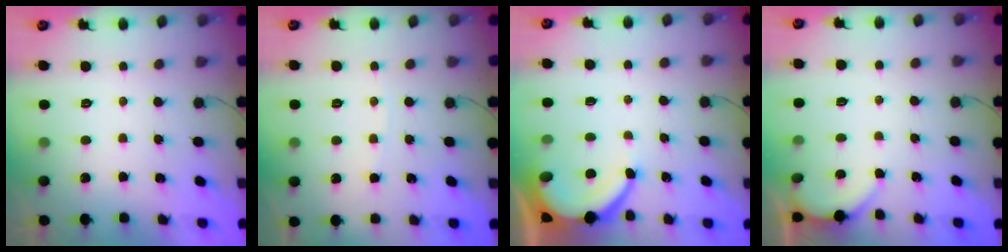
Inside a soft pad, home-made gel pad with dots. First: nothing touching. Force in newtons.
{"total": 1.0, "press": 0.9, "slide": 0.2}
{"total": 6.8, "press": 6.8, "slide": 0.9}
{"total": 2.0, "press": 2.0, "slide": 0.2}